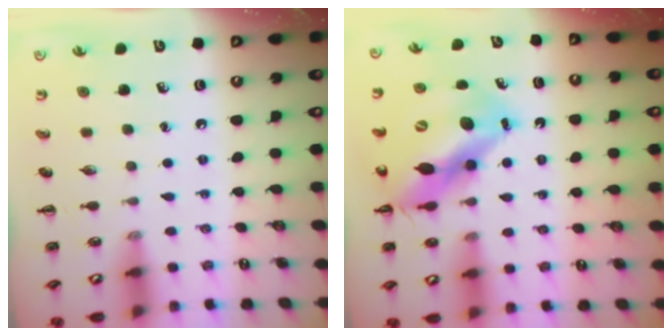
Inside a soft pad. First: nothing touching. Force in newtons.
{"total": 14.0, "press": 13.5, "slide": 3.5}